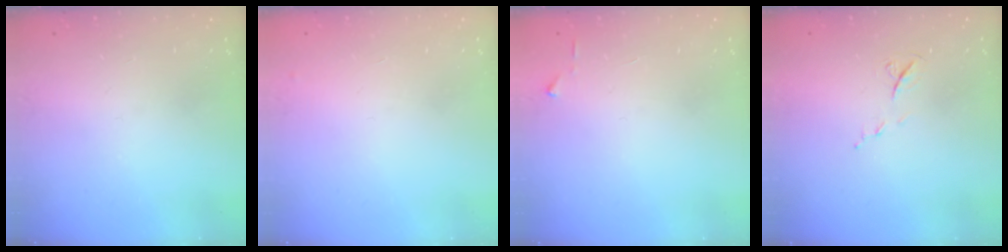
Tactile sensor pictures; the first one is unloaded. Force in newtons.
{"total": 3.2, "press": 3.2, "slide": 0.4}
{"total": 3.0, "press": 2.9, "slide": 0.4}
{"total": 6.1, "press": 5.9, "slide": 1.5}